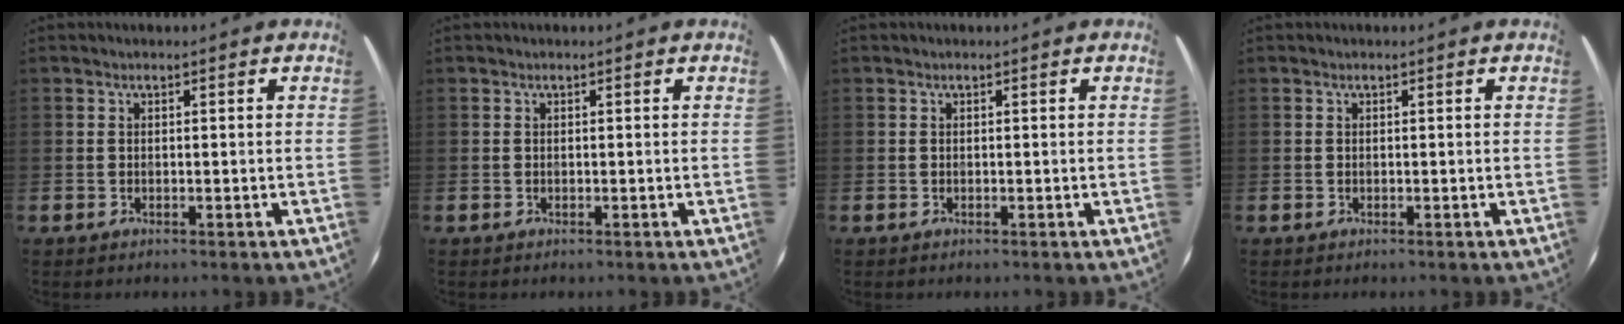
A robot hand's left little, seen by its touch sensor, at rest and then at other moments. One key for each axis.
{"total": 0.0}
{"total": 0.0}
{"total": 0.0}